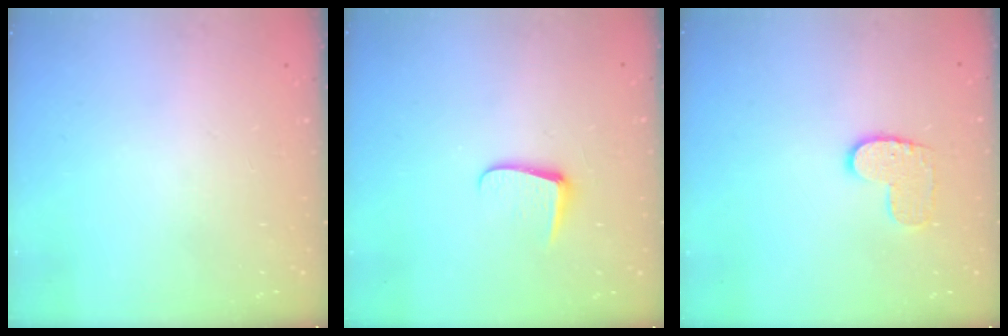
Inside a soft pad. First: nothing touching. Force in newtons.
{"total": 6.0, "press": 6.0, "slide": 0.8}
{"total": 7.9, "press": 7.9, "slide": 0.3}